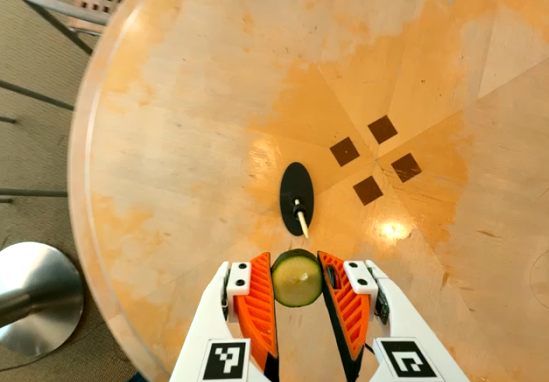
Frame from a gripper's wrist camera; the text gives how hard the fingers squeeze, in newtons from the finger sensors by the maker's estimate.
{"total": 8.0, "left": 8.1, "right": 7.9}